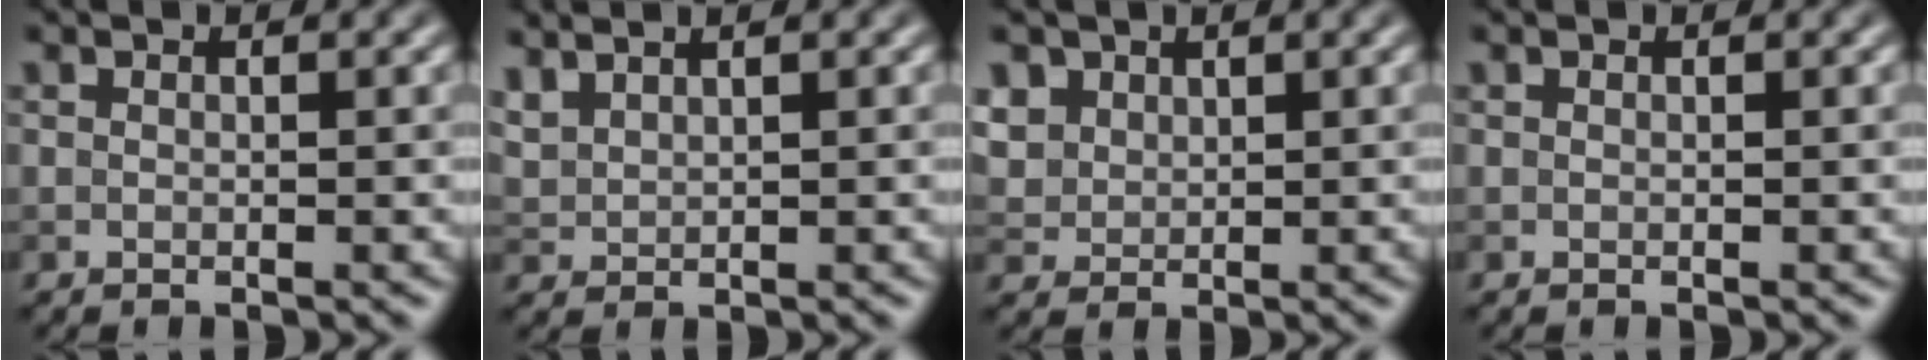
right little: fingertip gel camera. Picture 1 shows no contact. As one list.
[{"total": 1.9, "force": [1.7, 0.6, 0.7], "torque": [-0.022, 0.009, 0.041]}, {"total": 3.7, "force": [2.0, 2.8, 1.4], "torque": [-0.055, 0.003, 0.056]}, {"total": 0.0}]